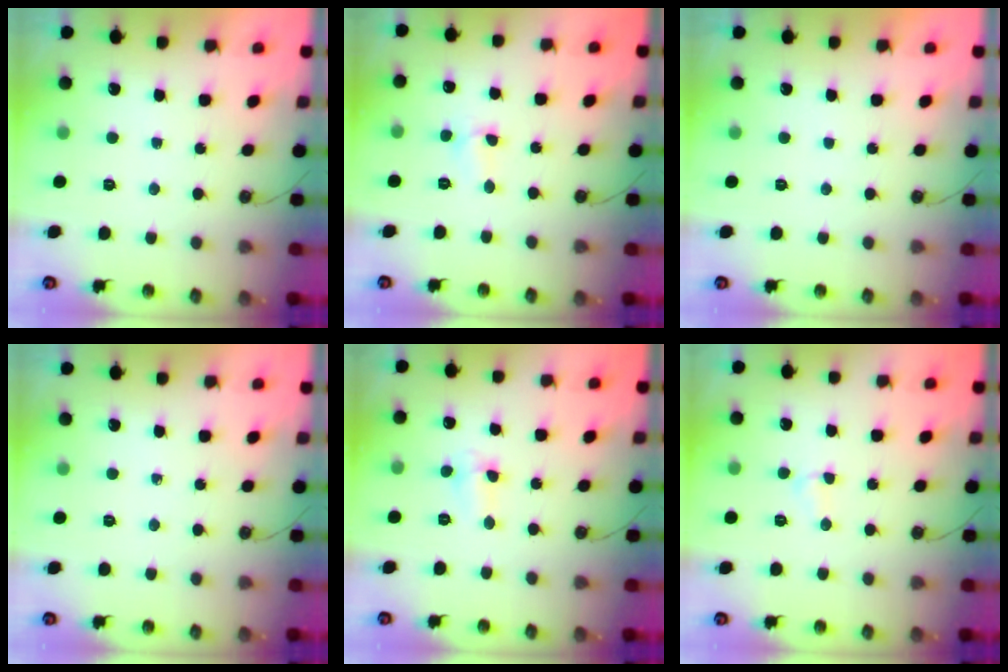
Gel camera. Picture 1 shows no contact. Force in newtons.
{"total": 3.7, "press": 3.7, "slide": 0.4}
{"total": 0.0}
{"total": 0.0}
{"total": 3.2, "press": 3.1, "slide": 0.7}
{"total": 2.5, "press": 2.5, "slide": 0.7}